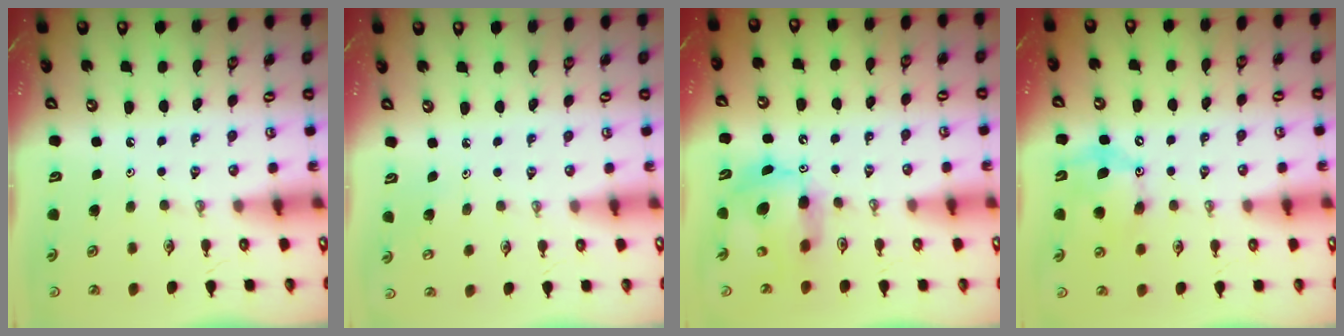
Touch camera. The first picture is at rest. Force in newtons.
{"total": 4.8, "press": 4.7, "slide": 0.4}
{"total": 10.2, "press": 10.2, "slide": 1.1}
{"total": 12.4, "press": 12.4, "slide": 0.2}